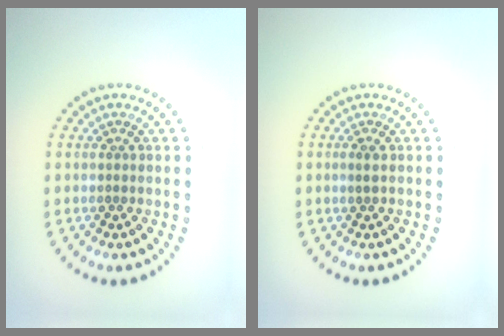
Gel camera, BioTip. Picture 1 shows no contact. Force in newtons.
{"total": 0.7, "press": 0.7, "slide": 0.3}